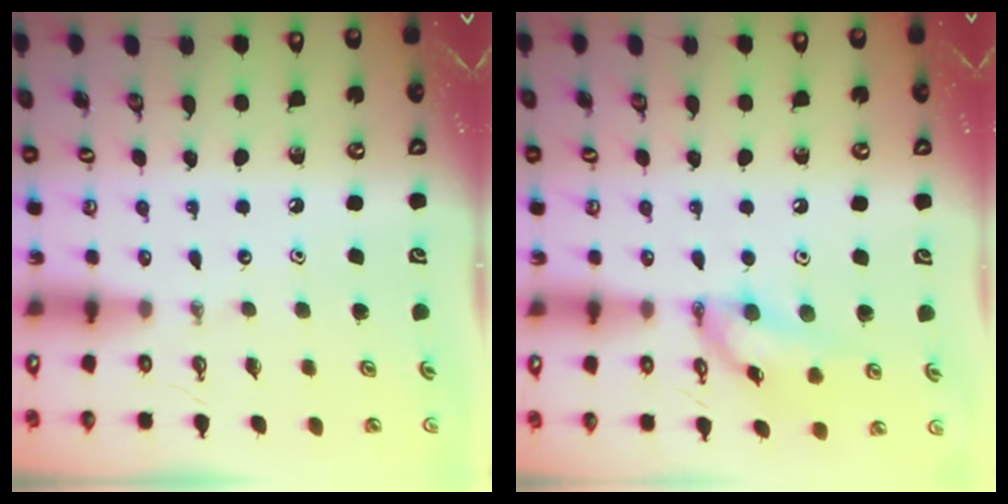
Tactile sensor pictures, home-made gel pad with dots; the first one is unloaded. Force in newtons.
{"total": 12.0, "press": 12.0, "slide": 0.7}